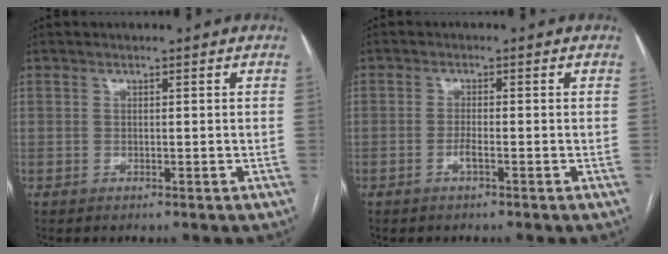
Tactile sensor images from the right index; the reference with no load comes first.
{"total": 1.5, "force": [-0.8, 0.0, 1.3], "torque": [-0.023, 0.001, -0.017]}